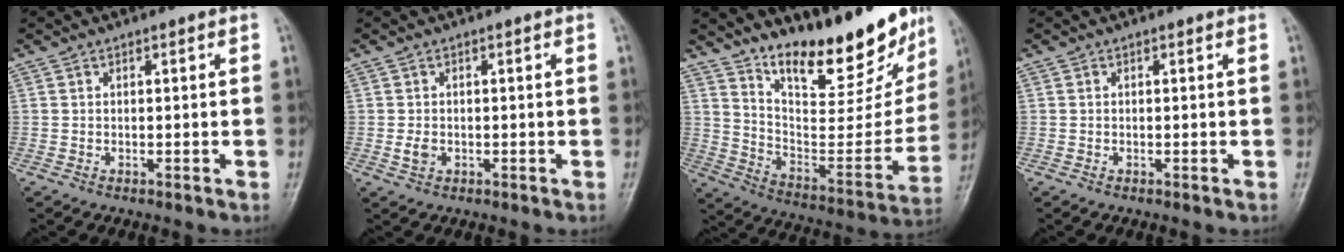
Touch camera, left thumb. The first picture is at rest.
{"total": 1.8, "force": [-0.3, 1.4, 1.0], "torque": [-0.016, 0.002, -0.006]}
{"total": 22.8, "force": [17.7, 6.9, 12.6], "torque": [-0.144, -0.108, 0.279]}
{"total": 0.0}